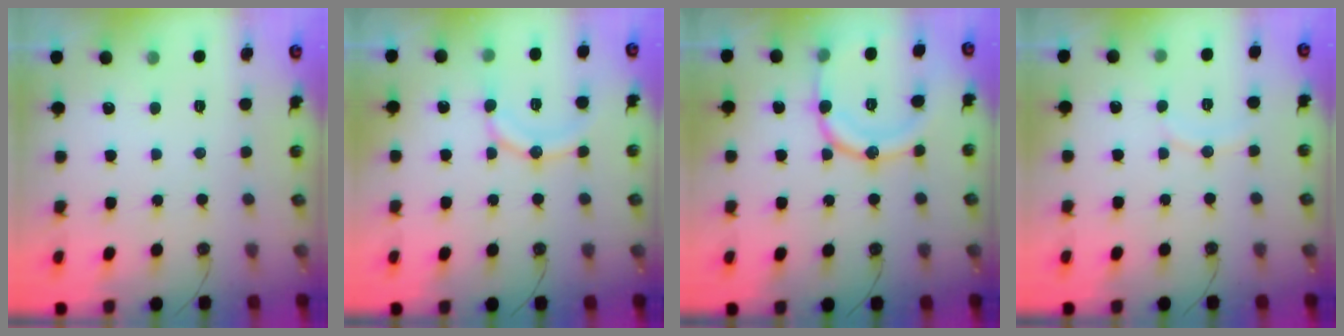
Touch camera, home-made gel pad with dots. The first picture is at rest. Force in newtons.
{"total": 13.9, "press": 13.5, "slide": 3.3}
{"total": 15.7, "press": 15.6, "slide": 1.5}
{"total": 5.1, "press": 5.1, "slide": 0.6}